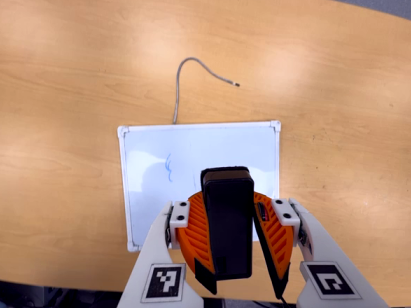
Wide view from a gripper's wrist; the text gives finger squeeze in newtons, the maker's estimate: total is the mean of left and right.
{"total": 9.6, "left": 9.8, "right": 9.4}